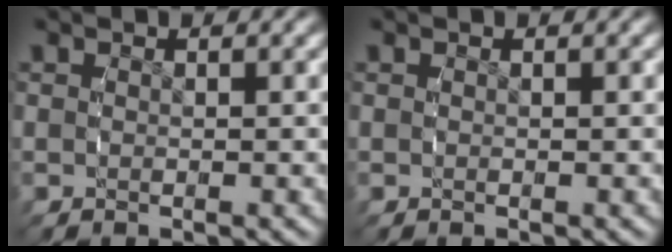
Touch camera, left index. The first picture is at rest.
{"total": 0.0}